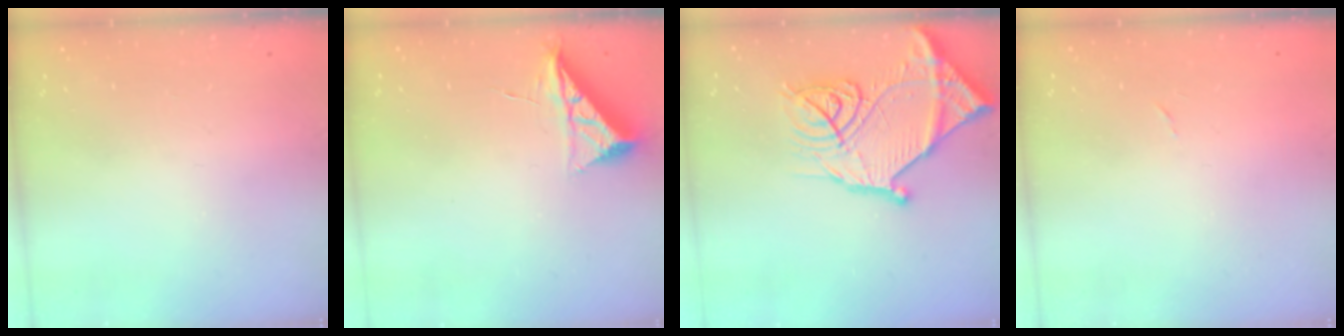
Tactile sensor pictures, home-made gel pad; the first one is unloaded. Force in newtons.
{"total": 6.3, "press": 6.2, "slide": 0.8}
{"total": 21.2, "press": 21.1, "slide": 1.9}
{"total": 2.4, "press": 2.4, "slide": 0.4}